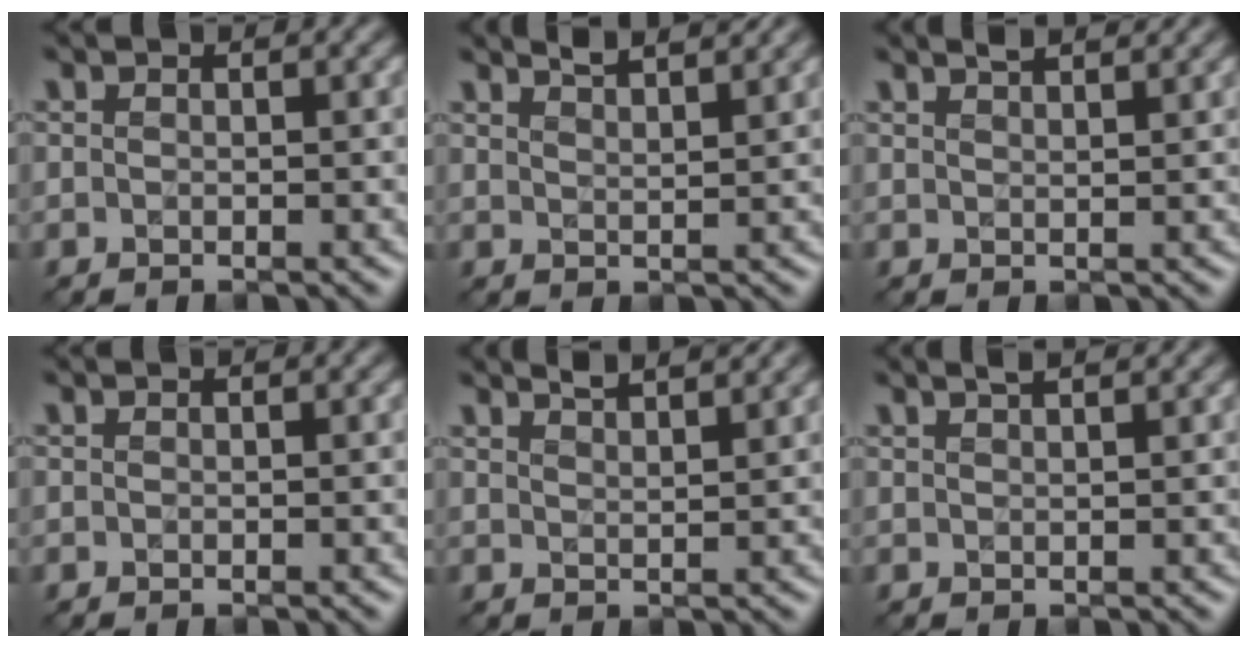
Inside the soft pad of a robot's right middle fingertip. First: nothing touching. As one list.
[{"total": 3.6, "force": [3.0, 0.9, 1.8], "torque": [-0.002, 0.015, 0.026]}, {"total": 2.9, "force": [2.3, 0.9, 1.5], "torque": [0.002, 0.012, 0.014]}, {"total": 0.0}, {"total": 3.3, "force": [2.7, 0.8, 1.6], "torque": [-0.001, 0.013, 0.023]}, {"total": 2.8, "force": [2.0, 1.0, 1.7], "torque": [0.000, 0.015, 0.003]}]